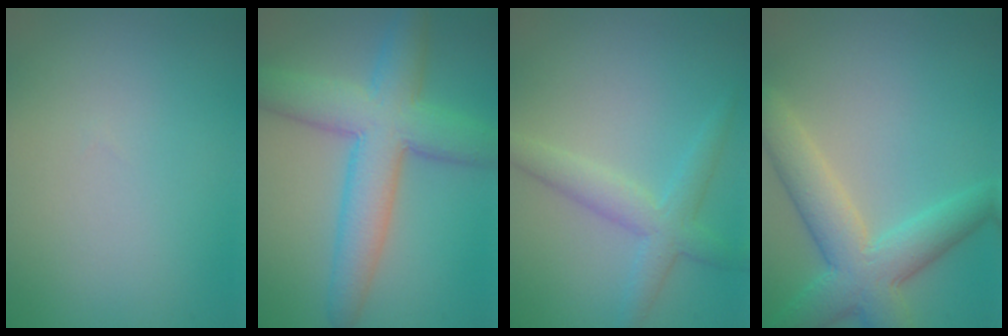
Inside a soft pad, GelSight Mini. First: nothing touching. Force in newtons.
{"total": 7.6, "press": 7.6, "slide": 0.1}
{"total": 3.4, "press": 3.4, "slide": 0.1}
{"total": 6.7, "press": 6.7, "slide": 0.2}